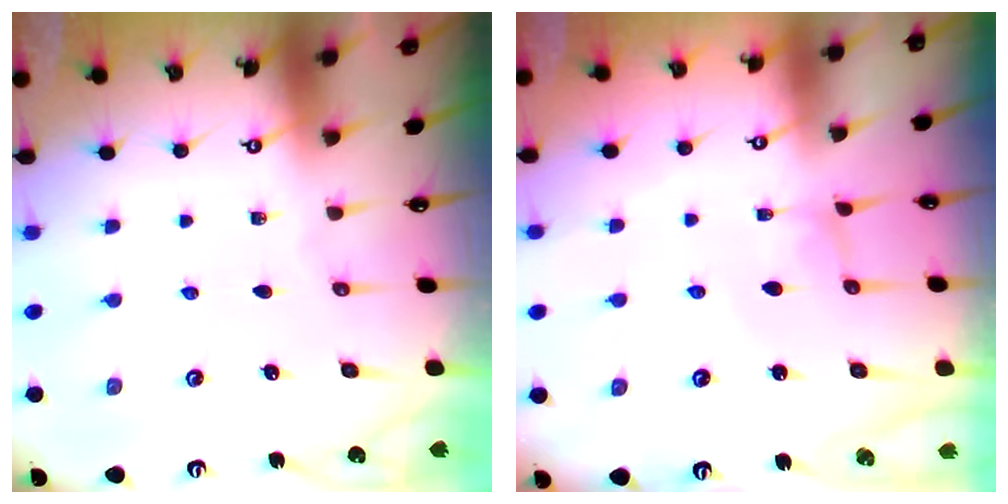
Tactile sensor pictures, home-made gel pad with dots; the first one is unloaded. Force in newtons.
{"total": 2.8, "press": 2.8, "slide": 0.1}